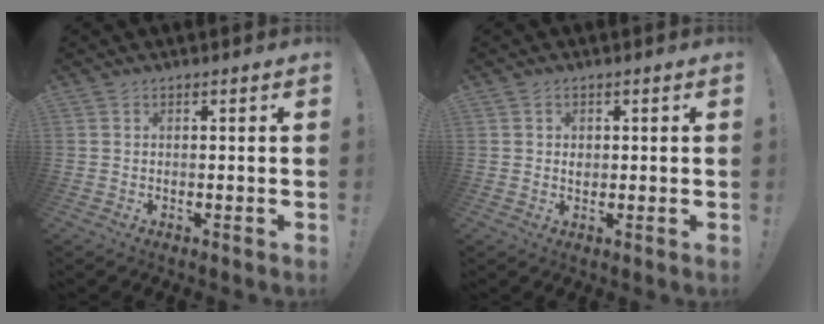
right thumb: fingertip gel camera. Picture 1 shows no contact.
{"total": 1.4, "force": [0.0, 1.2, 0.7], "torque": [-0.005, -0.001, -0.003]}